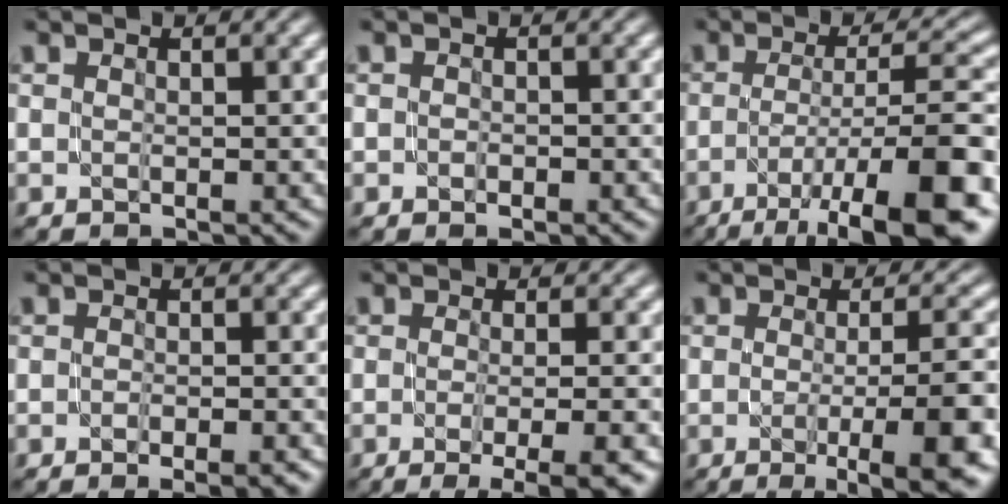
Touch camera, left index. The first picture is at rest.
{"total": 1.0, "force": [-0.5, 0.6, 0.7], "torque": [-0.010, -0.001, -0.007]}
{"total": 13.3, "force": [-6.6, 3.4, 11.1], "torque": [-0.181, -0.006, -0.101]}
{"total": 3.8, "force": [-2.3, 1.1, 2.9], "torque": [-0.042, 0.003, -0.023]}
{"total": 7.1, "force": [-3.4, 1.9, 5.9], "torque": [-0.061, -0.010, -0.045]}
{"total": 9.6, "force": [-3.2, 2.2, 8.7], "torque": [-0.104, -0.007, -0.041]}